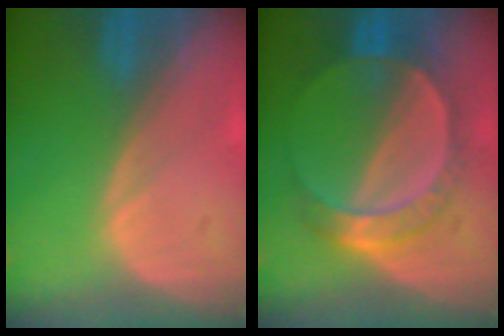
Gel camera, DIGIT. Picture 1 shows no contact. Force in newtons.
{"total": 6.8, "press": 6.5, "slide": 1.7}